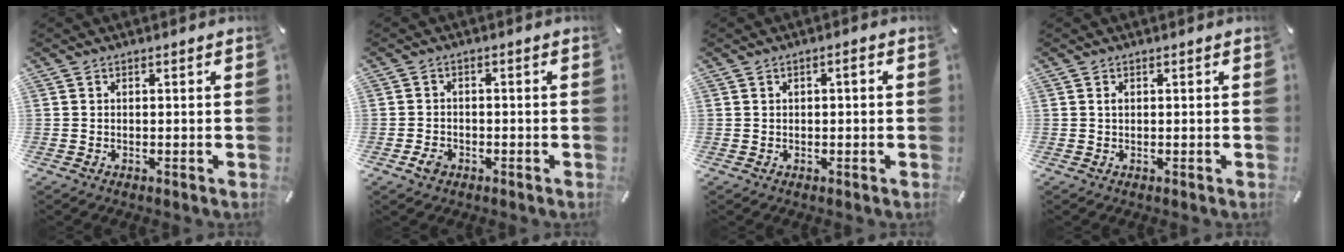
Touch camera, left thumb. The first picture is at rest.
{"total": 3.3, "force": [-1.7, 2.4, 1.4], "torque": [-0.030, 0.006, -0.033]}
{"total": 1.6, "force": [0.0, 0.8, 1.4], "torque": [-0.027, 0.005, -0.002]}
{"total": 0.8, "force": [0.2, 0.5, 0.6], "torque": [-0.013, 0.002, 0.003]}